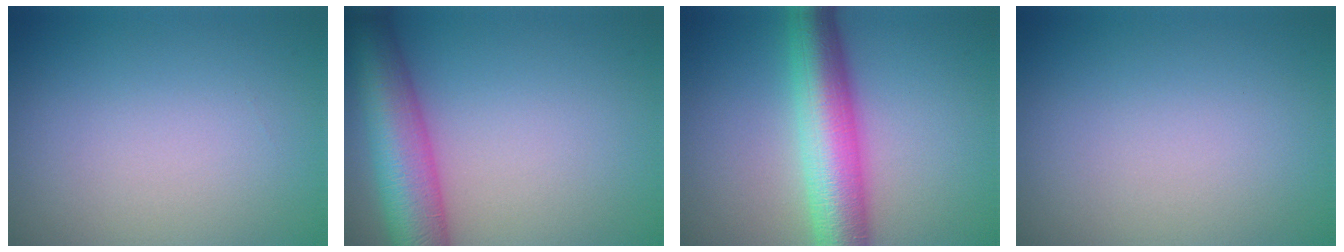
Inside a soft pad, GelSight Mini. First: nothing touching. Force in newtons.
{"total": 8.2, "press": 8.2, "slide": 0.4}
{"total": 7.9, "press": 7.9, "slide": 0.1}
{"total": 0.0}